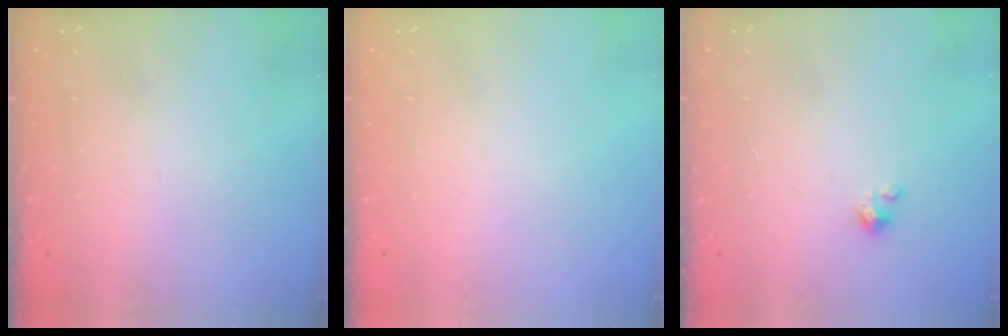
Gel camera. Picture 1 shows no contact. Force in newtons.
{"total": 0.0}
{"total": 2.0, "press": 1.9, "slide": 0.3}